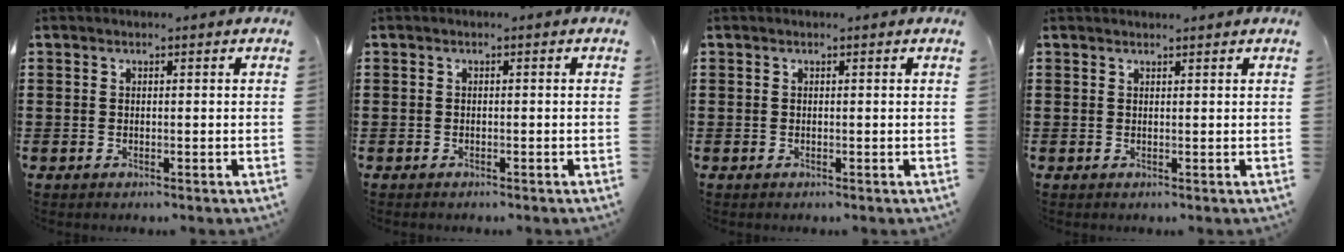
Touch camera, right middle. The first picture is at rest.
{"total": 0.7, "force": [-0.5, 0.4, -0.2], "torque": [0.003, 0.003, -0.012]}
{"total": 0.0}
{"total": 0.8, "force": [0.8, 0.0, 0.0], "torque": [-0.002, -0.003, 0.016]}